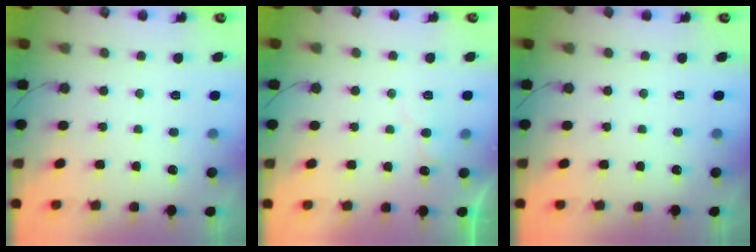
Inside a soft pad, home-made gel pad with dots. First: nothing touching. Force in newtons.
{"total": 6.7, "press": 6.7, "slide": 0.5}
{"total": 0.0}